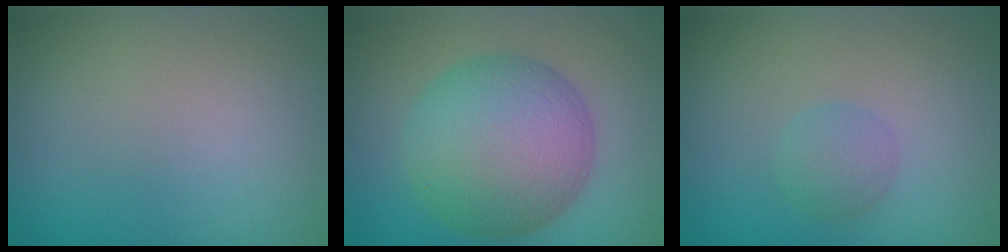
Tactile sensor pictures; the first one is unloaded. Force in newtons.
{"total": 10.5, "press": 10.5, "slide": 0.2}
{"total": 1.9, "press": 1.9, "slide": 0.1}